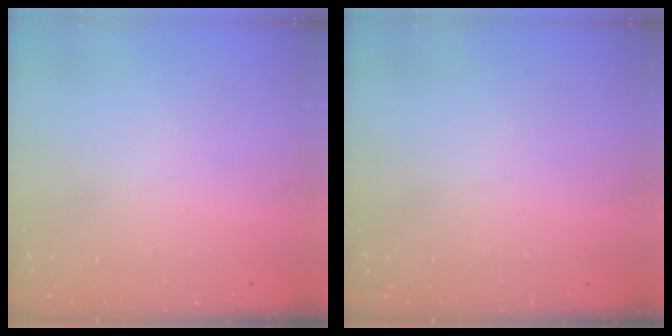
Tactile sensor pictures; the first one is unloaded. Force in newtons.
{"total": 0.0}